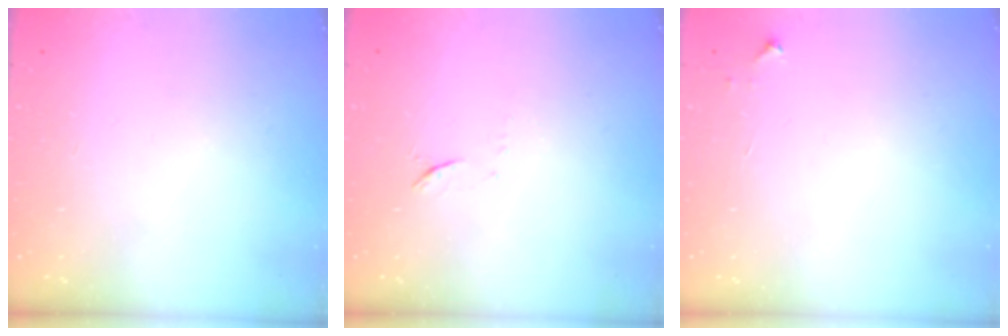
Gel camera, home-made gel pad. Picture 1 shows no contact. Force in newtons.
{"total": 5.0, "press": 4.8, "slide": 1.4}
{"total": 3.3, "press": 3.2, "slide": 0.4}